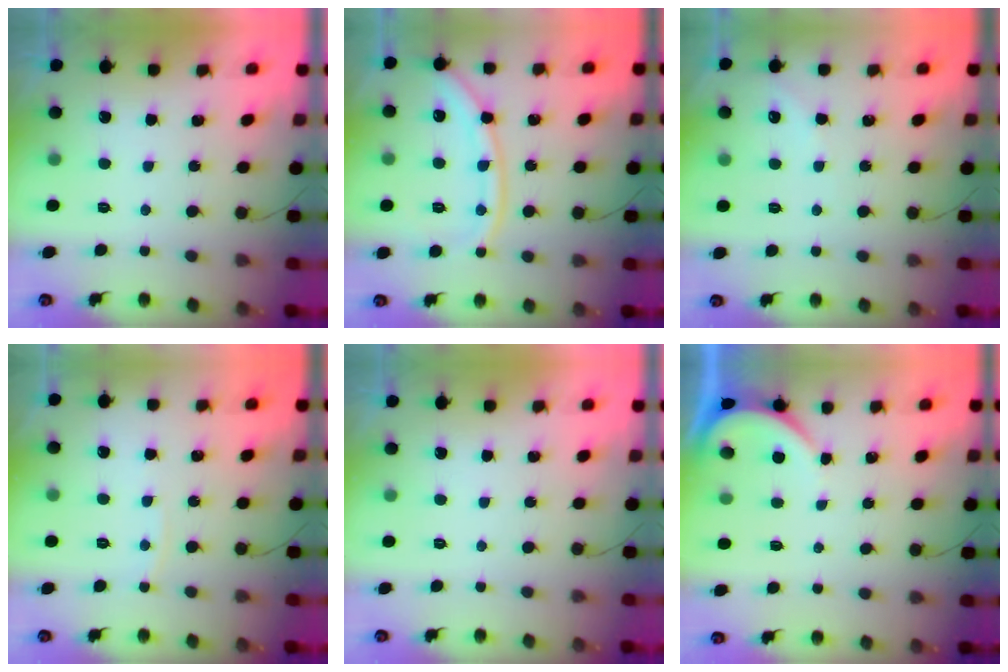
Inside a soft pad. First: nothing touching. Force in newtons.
{"total": 12.0, "press": 11.9, "slide": 1.5}
{"total": 2.2, "press": 2.2, "slide": 0.4}
{"total": 2.7, "press": 2.7, "slide": 0.4}
{"total": 0.0}
{"total": 2.6, "press": 2.6, "slide": 0.2}